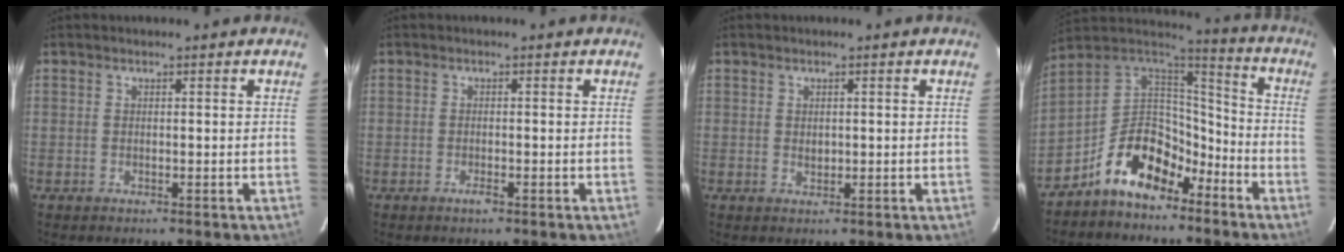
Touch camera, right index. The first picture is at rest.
{"total": 1.2, "force": [-0.8, 0.3, 0.9], "torque": [-0.018, -0.001, -0.014]}
{"total": 1.1, "force": [0.1, 0.9, 0.5], "torque": [-0.007, -0.001, 0.005]}
{"total": 14.2, "force": [-8.9, 7.7, 7.9], "torque": [-0.160, 0.040, -0.152]}